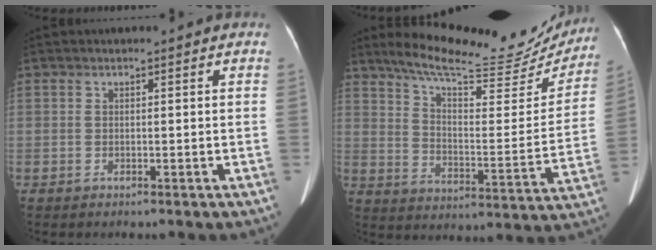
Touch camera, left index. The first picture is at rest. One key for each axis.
{"total": 22.8, "fx": 20.2, "fy": 4.7, "fz": 9.4, "tx": -0.139, "ty": -0.020, "tz": 0.273}